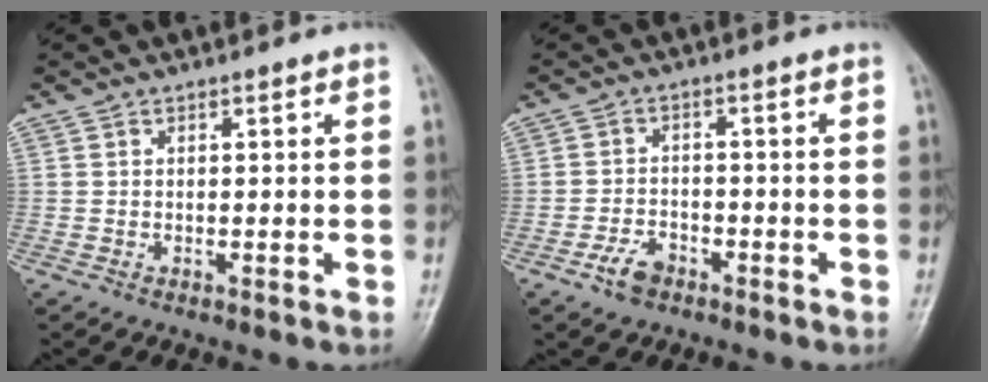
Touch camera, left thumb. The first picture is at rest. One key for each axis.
{"total": 4.3, "fx": -2.7, "fy": 2.5, "fz": 2.2, "tx": -0.036, "ty": 0.017, "tz": -0.049}